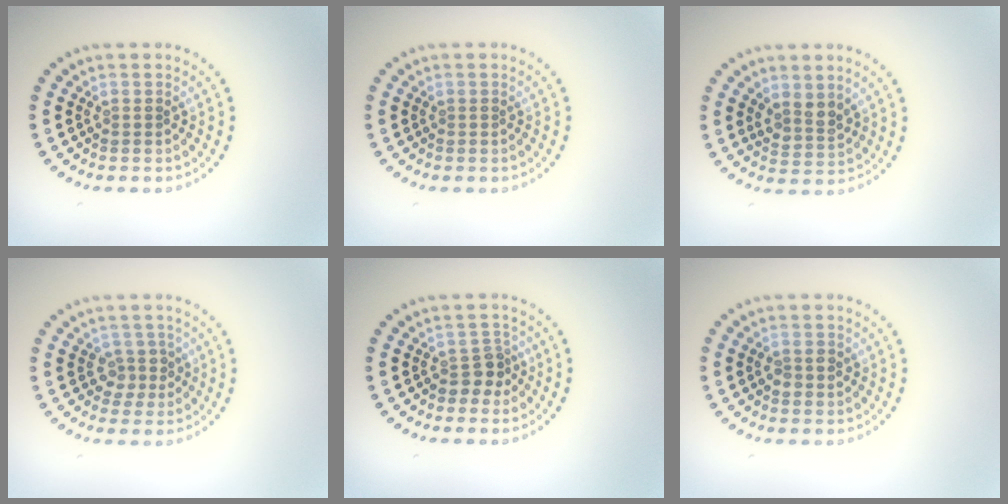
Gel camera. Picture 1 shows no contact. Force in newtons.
{"total": 0.0}
{"total": 2.2, "press": 1.9, "slide": 1.1}
{"total": 2.0, "press": 1.6, "slide": 1.2}
{"total": 1.9, "press": 1.6, "slide": 1.1}
{"total": 1.4, "press": 1.4, "slide": 0.3}